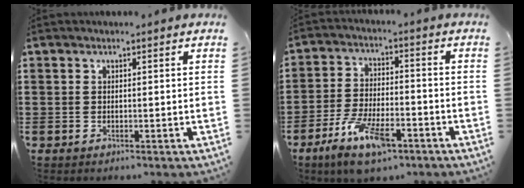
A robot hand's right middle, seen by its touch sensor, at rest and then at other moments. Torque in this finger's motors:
{"motor_torque": [1.13, -1.01, 0.41, 0.21]}